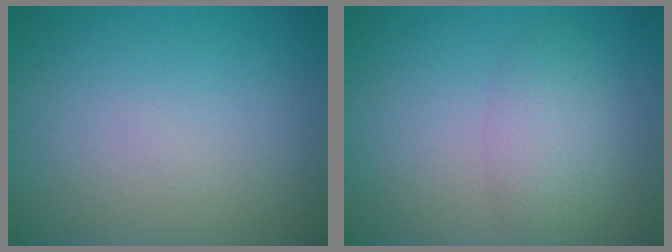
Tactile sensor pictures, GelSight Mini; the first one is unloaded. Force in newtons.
{"total": 2.9, "press": 2.9, "slide": 0.2}